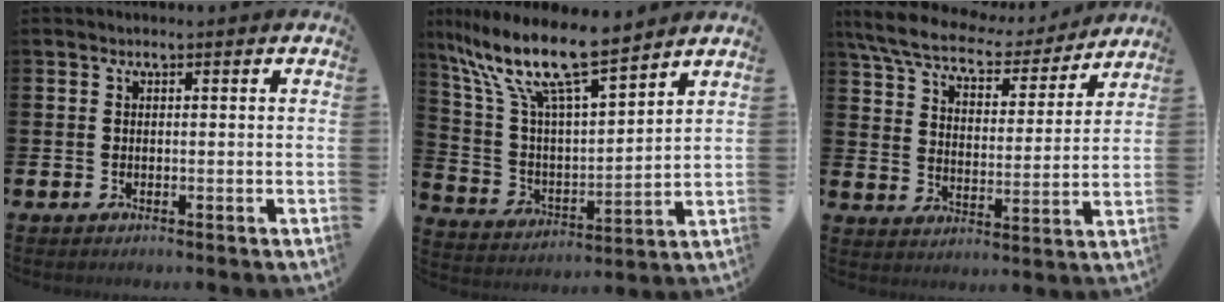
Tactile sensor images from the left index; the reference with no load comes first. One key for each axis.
{"total": 12.2, "fx": 10.1, "fy": 1.8, "fz": 6.6, "tx": -0.169, "ty": -0.061, "tz": 0.175}
{"total": 7.9, "fx": 7.0, "fy": 2.2, "fz": 3.1, "tx": -0.092, "ty": -0.042, "tz": 0.119}